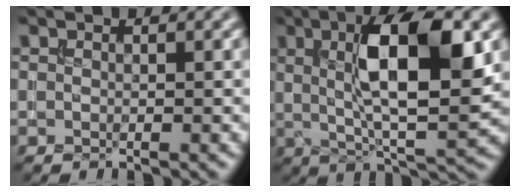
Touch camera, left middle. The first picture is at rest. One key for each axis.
{"total": 10.2, "fx": 2.4, "fy": 3.1, "fz": 9.5, "tx": -0.149, "ty": 0.004, "tz": 0.039}